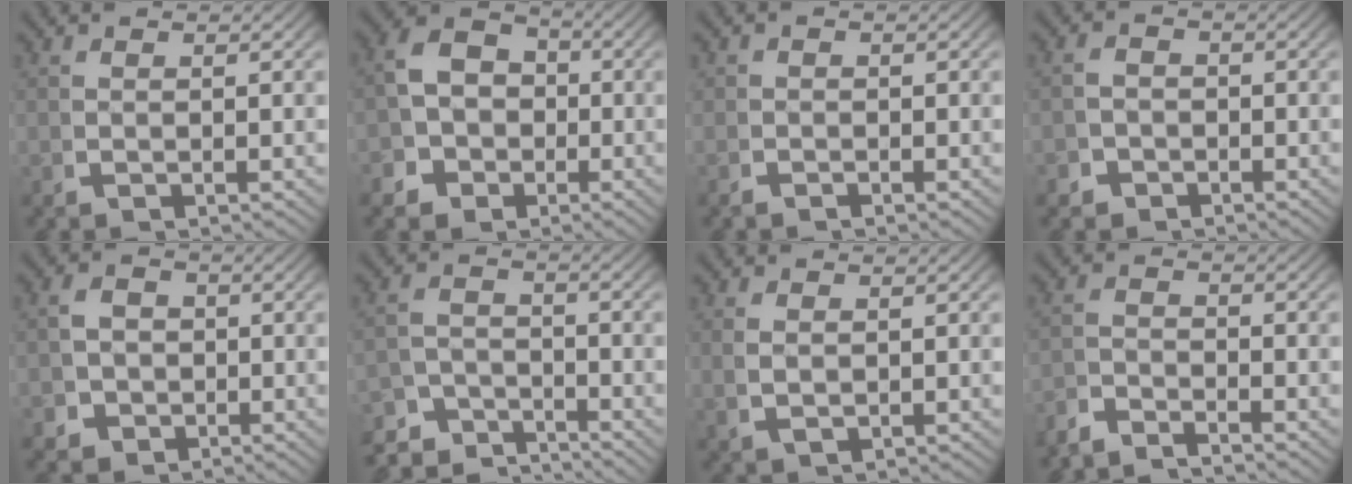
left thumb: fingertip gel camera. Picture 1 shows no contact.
{"total": 9.0, "force": [-1.7, 8.0, 3.9], "torque": [-0.069, -0.014, -0.037]}
{"total": 0.9, "force": [-0.7, 0.6, -0.1], "torque": [0.007, -0.006, -0.017]}
{"total": 2.5, "force": [-1.9, 1.6, 0.2], "torque": [-0.001, -0.013, -0.033]}
{"total": 4.9, "force": [-1.4, 4.2, 2.0], "torque": [-0.039, -0.017, -0.020]}
{"total": 5.0, "force": [-4.3, 2.3, 1.1], "torque": [0.001, -0.020, -0.080]}
{"total": 1.6, "force": [0.4, 1.0, 1.2], "torque": [-0.028, -0.008, 0.021]}
{"total": 2.6, "force": [-2.5, 0.5, 0.3], "torque": [-0.001, -0.006, -0.055]}